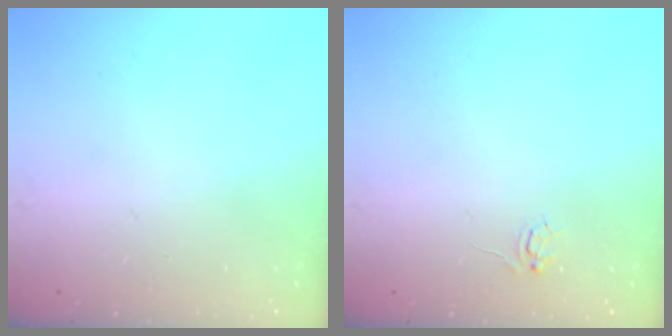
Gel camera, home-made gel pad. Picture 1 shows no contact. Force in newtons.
{"total": 4.2, "press": 4.2, "slide": 0.7}